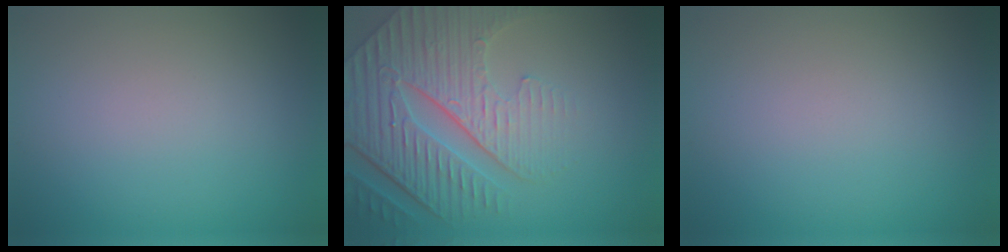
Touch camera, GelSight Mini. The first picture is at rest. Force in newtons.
{"total": 6.9, "press": 5.7, "slide": 3.9}
{"total": 0.0}